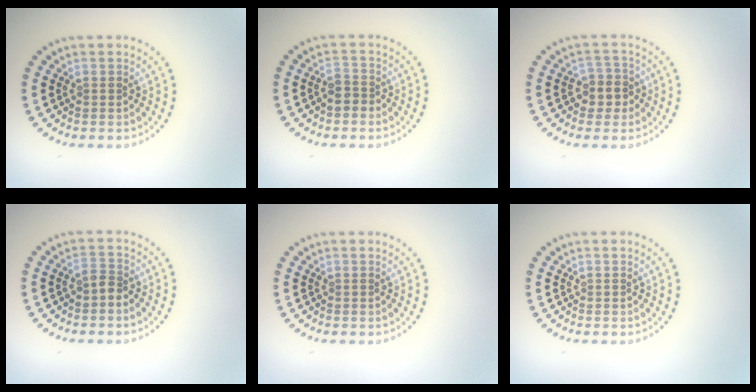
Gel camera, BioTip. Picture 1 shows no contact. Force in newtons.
{"total": 1.7, "press": 1.5, "slide": 0.9}
{"total": 2.3, "press": 2.0, "slide": 1.1}
{"total": 1.5, "press": 1.2, "slide": 0.9}
{"total": 0.0}
{"total": 0.0}